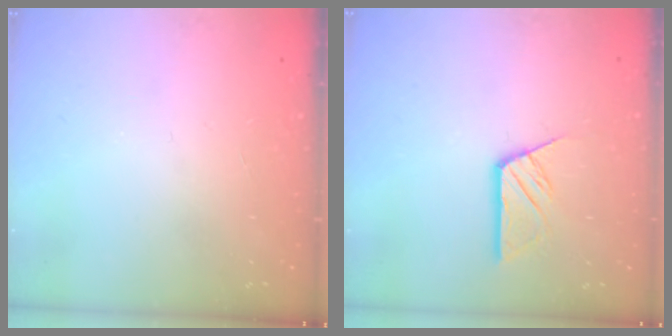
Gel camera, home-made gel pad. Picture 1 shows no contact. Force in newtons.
{"total": 7.9, "press": 7.9, "slide": 0.7}